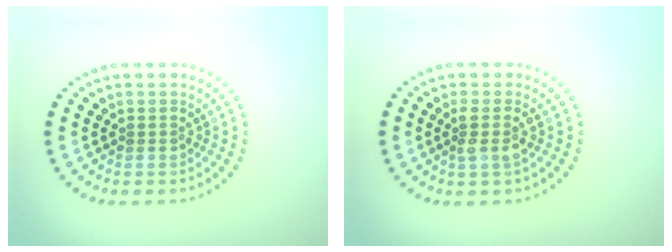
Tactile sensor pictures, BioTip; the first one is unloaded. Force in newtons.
{"total": 1.7, "press": 1.5, "slide": 0.8}